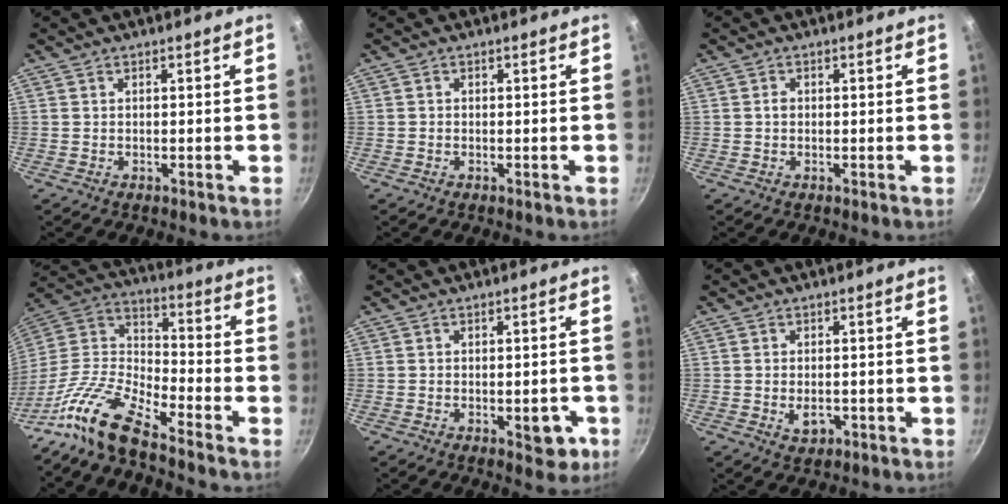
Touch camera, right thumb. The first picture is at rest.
{"total": 0.0}
{"total": 0.9, "force": [0.0, 0.7, 0.5], "torque": [-0.008, 0.005, -0.001]}
{"total": 14.4, "force": [-11.1, 4.2, 8.2], "torque": [-0.158, 0.084, -0.241]}
{"total": 5.2, "force": [-1.8, 2.7, 4.0], "torque": [-0.022, 0.013, -0.017]}
{"total": 3.3, "force": [-0.9, 2.2, 2.3], "torque": [-0.030, 0.002, -0.007]}